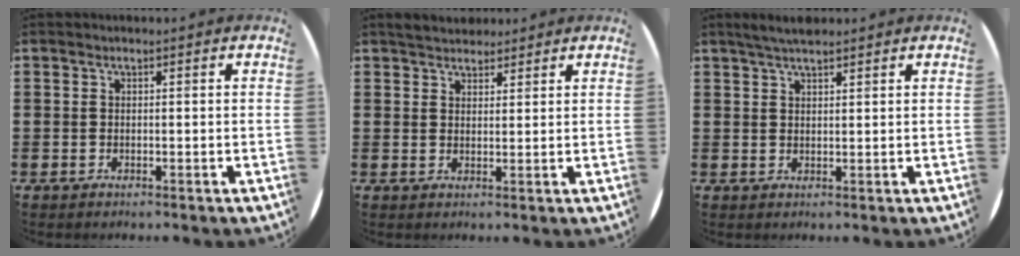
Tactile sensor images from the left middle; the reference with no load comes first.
{"total": 3.1, "force": [3.0, 0.8, 0.2], "torque": [-0.001, -0.005, 0.057]}
{"total": 2.8, "force": [2.5, 0.5, 1.2], "torque": [-0.029, 0.001, 0.046]}